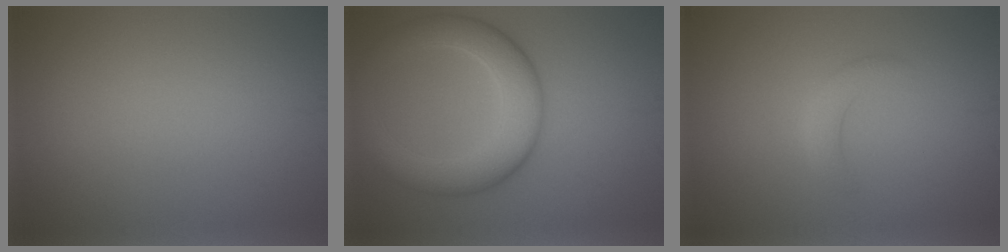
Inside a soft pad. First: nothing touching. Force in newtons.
{"total": 7.1, "press": 7.1, "slide": 0.2}
{"total": 1.7, "press": 1.7, "slide": 0.1}